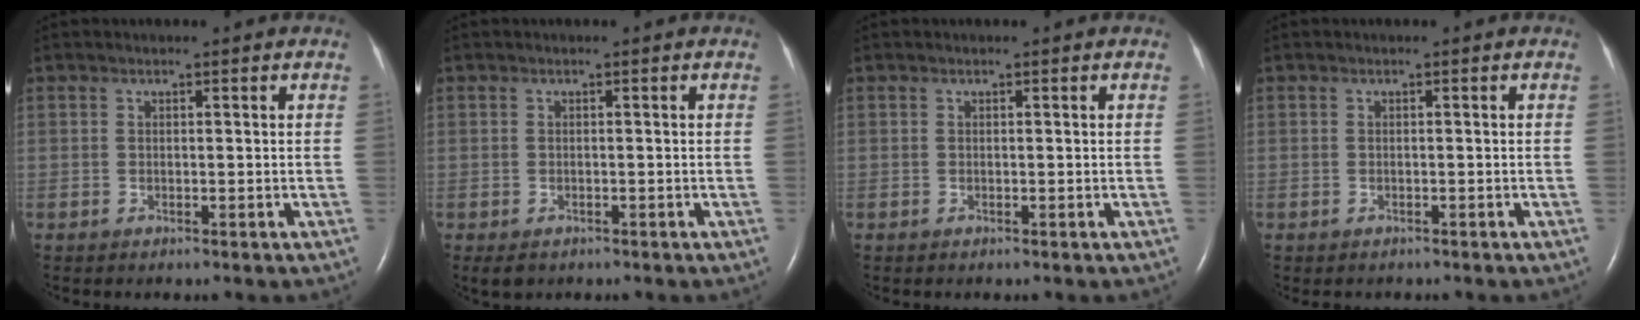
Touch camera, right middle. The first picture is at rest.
{"total": 2.1, "force": [-1.4, 1.3, 0.9], "torque": [-0.016, -0.003, -0.014]}
{"total": 0.0}
{"total": 0.6, "force": [-0.5, 0.4, 0.1], "torque": [-0.012, 0.000, -0.007]}